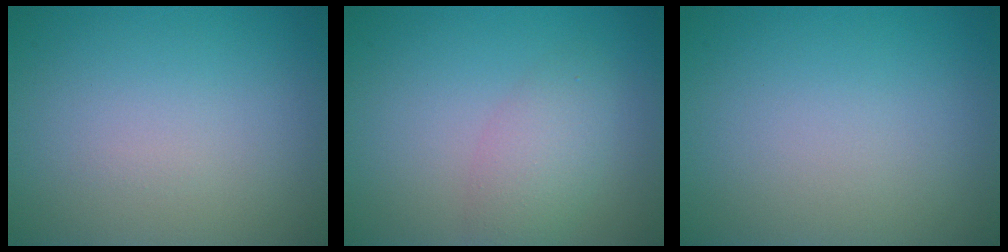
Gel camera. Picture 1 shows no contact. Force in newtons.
{"total": 3.0, "press": 3.0, "slide": 0.2}
{"total": 0.0}